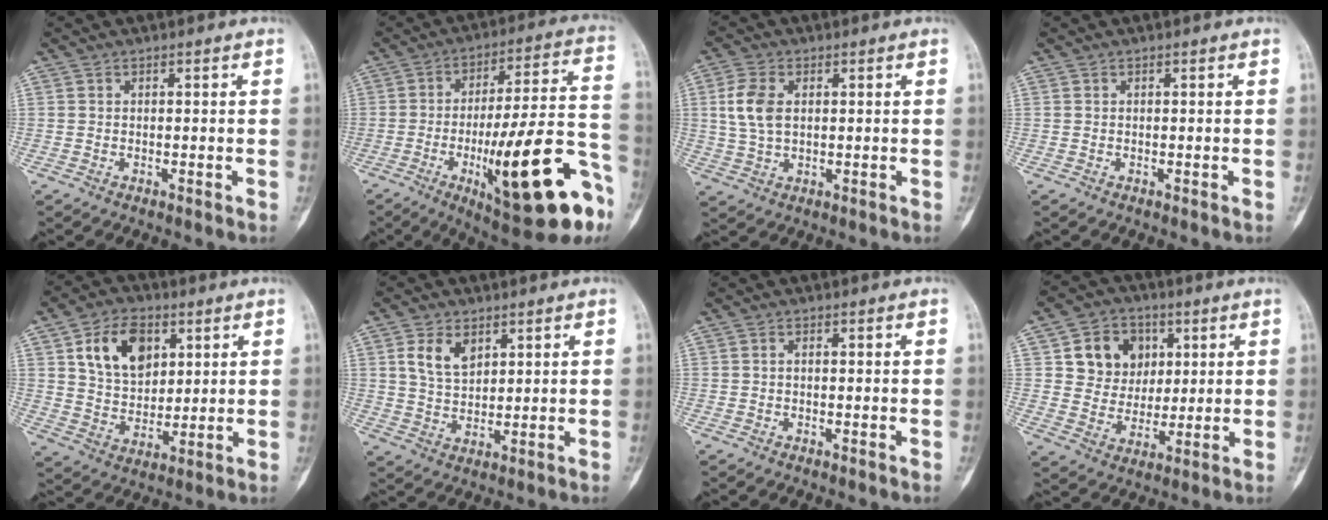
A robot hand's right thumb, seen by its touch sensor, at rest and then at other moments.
{"total": 26.3, "force": [-9.9, 6.7, 23.4], "torque": [-0.310, 0.036, -0.138]}
{"total": 7.0, "force": [1.4, 4.2, 5.4], "torque": [-0.119, 0.003, 0.030]}
{"total": 0.0}
{"total": 12.7, "force": [4.9, 8.6, 7.9], "torque": [-0.103, -0.016, 0.093]}
{"total": 6.6, "force": [2.9, 4.1, 4.2], "torque": [-0.066, -0.014, 0.060]}
{"total": 0.5, "force": [-0.1, 0.3, 0.5], "torque": [-0.007, 0.001, -0.004]}
{"total": 11.4, "force": [3.7, 9.7, 4.5], "torque": [-0.027, -0.009, 0.066]}